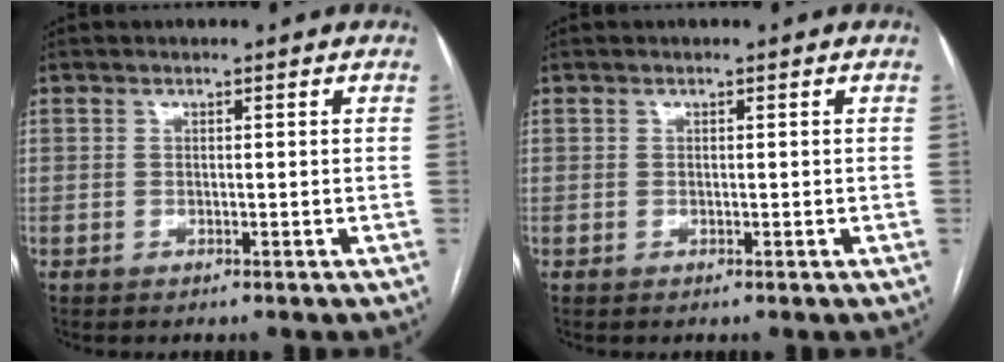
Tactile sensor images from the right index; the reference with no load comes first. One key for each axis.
{"total": 0.0}